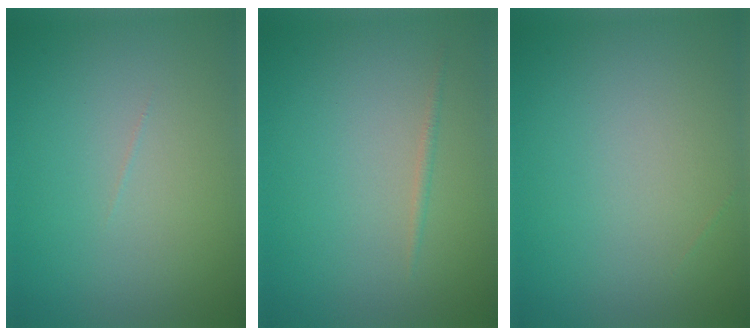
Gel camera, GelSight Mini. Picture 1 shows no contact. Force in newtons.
{"total": 0.6, "press": 0.6, "slide": 0.1}
{"total": 0.0}